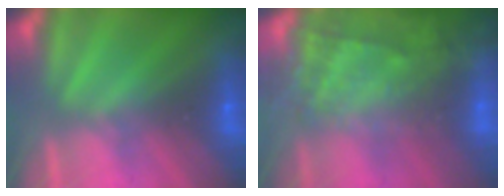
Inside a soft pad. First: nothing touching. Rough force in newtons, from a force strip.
{"total": 8.5}